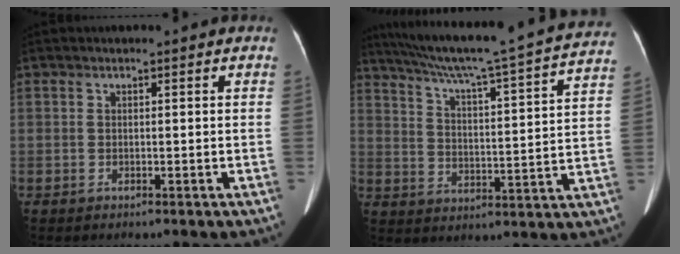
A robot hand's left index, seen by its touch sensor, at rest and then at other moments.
{"total": 27.2, "force": [24.1, -0.1, 12.6], "torque": [-0.209, -0.033, 0.320]}